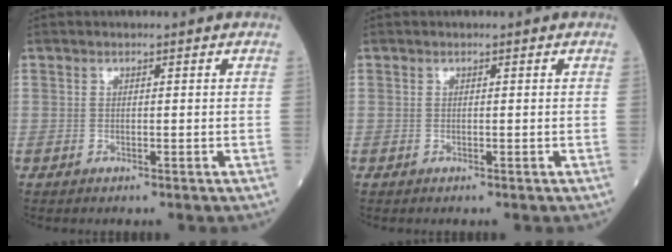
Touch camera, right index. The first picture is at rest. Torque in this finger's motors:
{"motor_torque": [0.00, 0.00, -0.03, -0.01]}